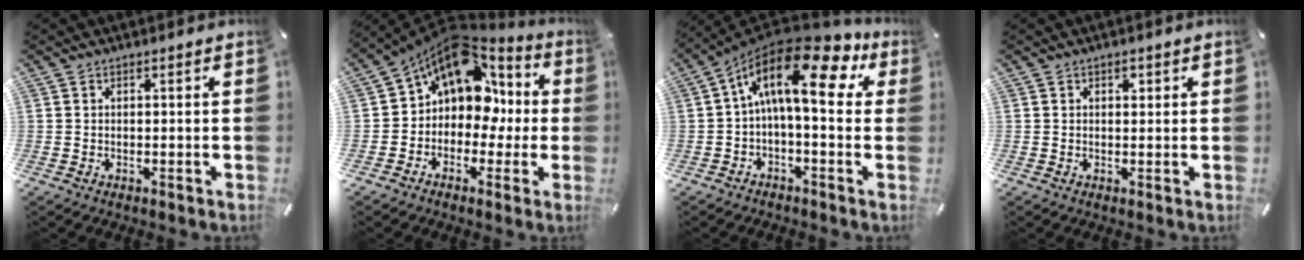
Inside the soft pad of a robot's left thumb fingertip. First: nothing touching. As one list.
[{"total": 14.0, "force": [4.7, 10.3, 8.2], "torque": [-0.144, -0.030, 0.085]}, {"total": 18.3, "force": [5.0, 7.5, 15.9], "torque": [-0.297, -0.039, 0.074]}, {"total": 1.4, "force": [0.7, 0.9, 0.8], "torque": [-0.009, -0.001, 0.011]}]